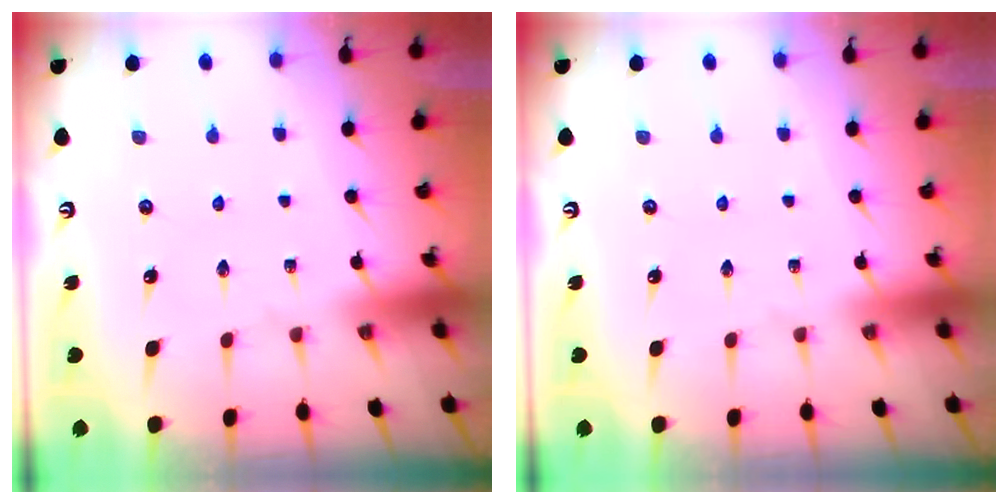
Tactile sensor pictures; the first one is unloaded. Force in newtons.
{"total": 0.0}